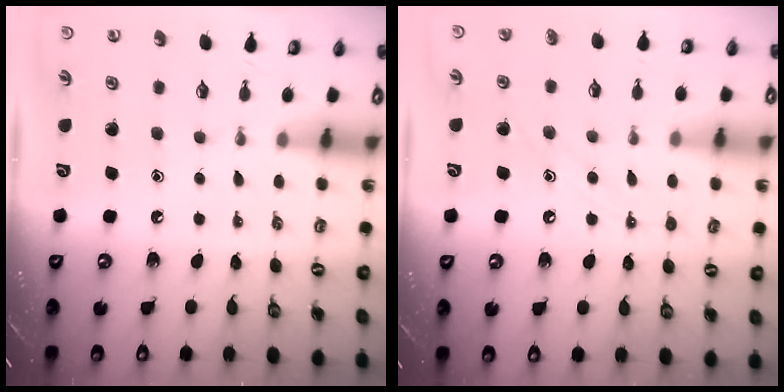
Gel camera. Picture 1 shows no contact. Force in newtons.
{"total": 8.1, "press": 8.1, "slide": 0.7}